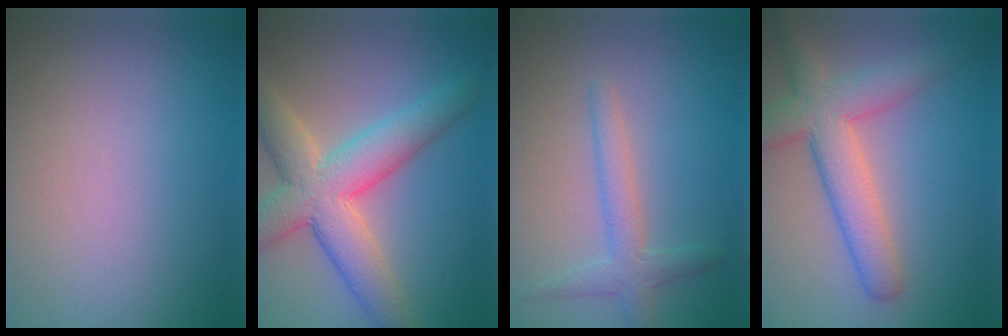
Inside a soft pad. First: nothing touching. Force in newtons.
{"total": 8.0, "press": 8.0, "slide": 0.7}
{"total": 2.3, "press": 2.3, "slide": 0.0}
{"total": 6.1, "press": 6.1, "slide": 0.3}